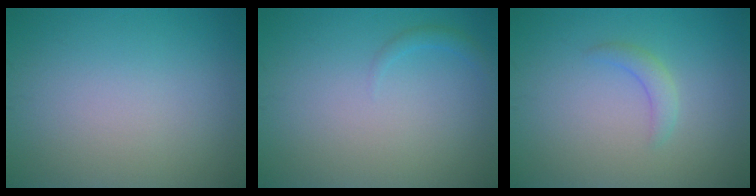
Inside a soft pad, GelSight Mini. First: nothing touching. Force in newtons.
{"total": 0.9, "press": 0.9, "slide": 0.1}
{"total": 1.6, "press": 1.6, "slide": 0.2}